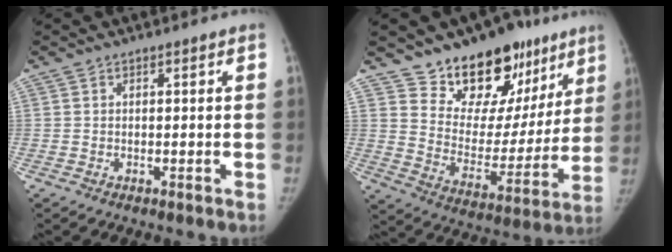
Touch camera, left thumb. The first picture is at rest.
{"total": 22.0, "force": [15.5, 12.3, 9.6], "torque": [-0.084, -0.086, 0.238]}